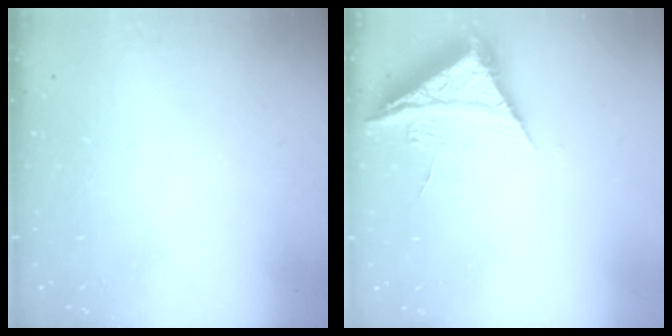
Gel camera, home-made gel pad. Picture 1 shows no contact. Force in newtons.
{"total": 7.6, "press": 7.6, "slide": 0.5}